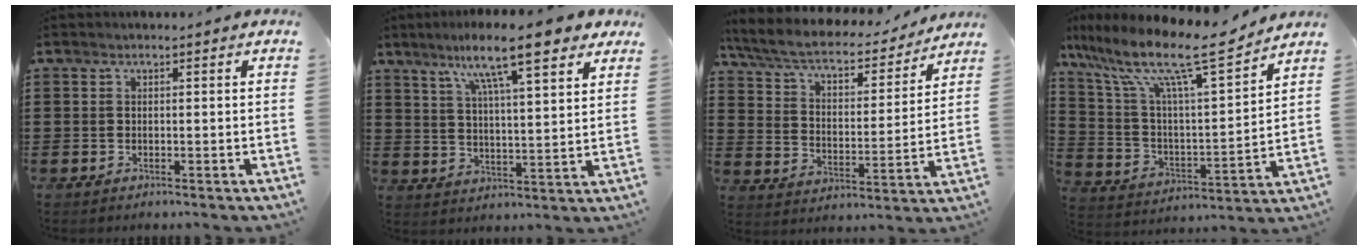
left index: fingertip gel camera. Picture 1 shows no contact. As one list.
[{"total": 12.0, "force": [8.7, 1.6, 8.2], "torque": [-0.149, -0.031, 0.139]}, {"total": 6.3, "force": [5.3, 1.3, 3.2], "torque": [-0.084, -0.036, 0.087]}, {"total": 13.3, "force": [9.8, 2.0, 8.7], "torque": [-0.195, -0.056, 0.159]}]